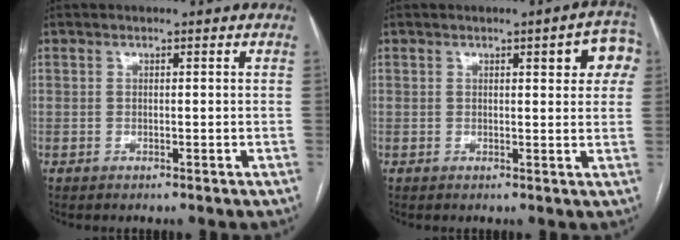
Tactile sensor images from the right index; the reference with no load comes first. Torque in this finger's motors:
{"motor_torque": [0.64, 0.27, 0.08, 0.03]}